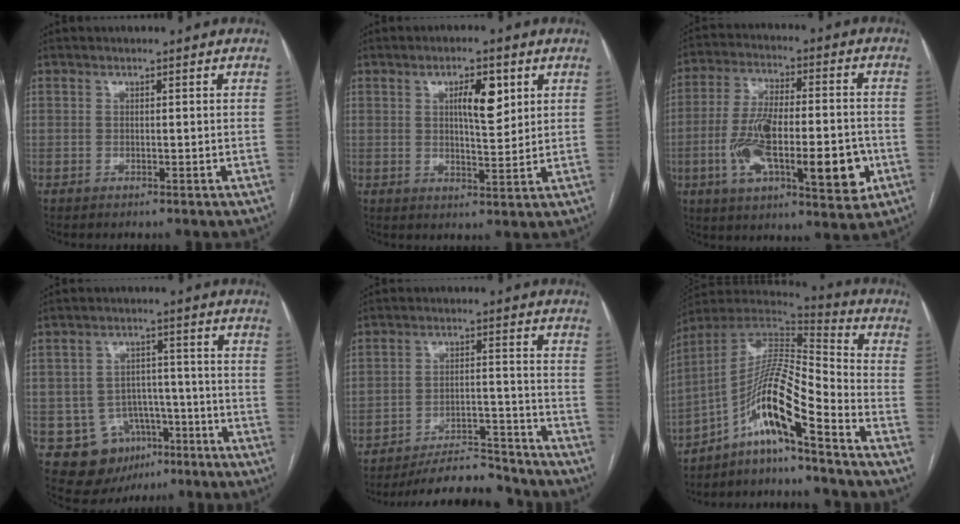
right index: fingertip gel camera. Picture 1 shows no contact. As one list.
[{"total": 6.1, "force": [2.3, 1.8, 5.3], "torque": [-0.088, 0.003, 0.039]}, {"total": 18.9, "force": [-4.9, 5.7, 17.3], "torque": [-0.290, 0.005, -0.070]}, {"total": 9.0, "force": [-4.2, 7.6, 2.5], "torque": [-0.036, 0.017, -0.051]}, {"total": 12.3, "force": [-11.8, 2.4, 2.9], "torque": [-0.034, 0.019, -0.178]}, {"total": 12.9, "force": [-7.9, 0.1, 10.2], "torque": [-0.190, 0.016, -0.145]}]